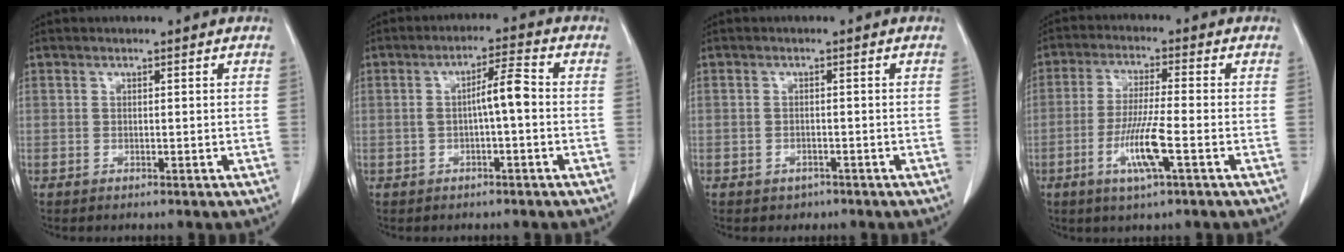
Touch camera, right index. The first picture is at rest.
{"total": 4.9, "force": [-0.4, 0.5, 4.8], "torque": [-0.080, 0.015, -0.005]}
{"total": 1.7, "force": [-1.1, 1.2, 0.3], "torque": [-0.009, 0.003, -0.011]}
{"total": 8.0, "force": [-3.0, 0.0, 7.4], "torque": [-0.146, -0.011, -0.057]}